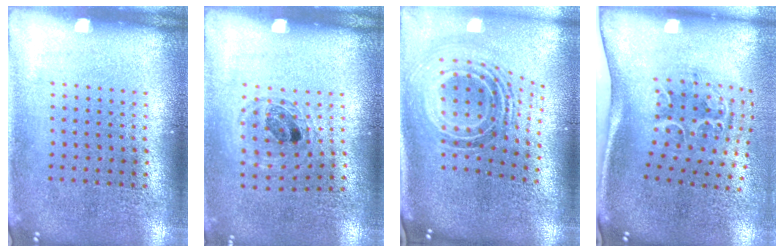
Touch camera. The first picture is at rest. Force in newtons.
{"total": 0.9, "press": 0.9, "slide": 0.1}
{"total": 1.9, "press": 1.4, "slide": 1.2}
{"total": 1.7, "press": 1.3, "slide": 1.1}